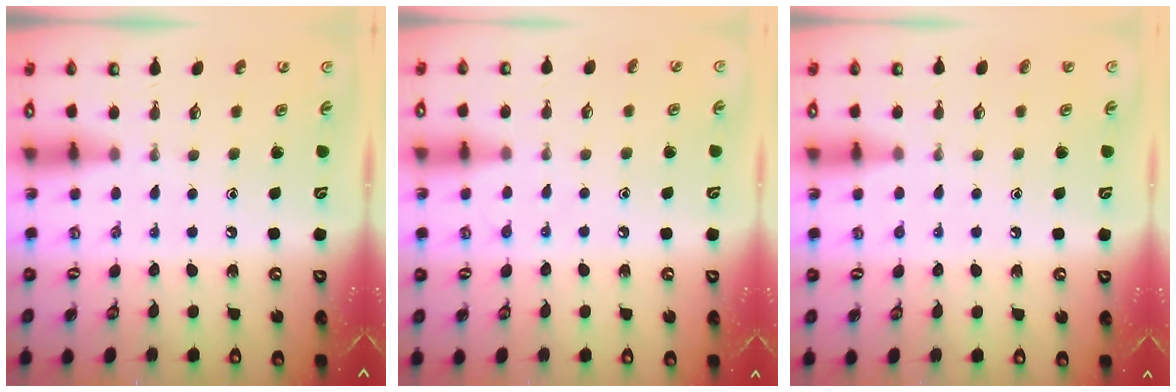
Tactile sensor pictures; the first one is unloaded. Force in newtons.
{"total": 4.8, "press": 4.7, "slide": 0.7}
{"total": 3.1, "press": 3.1, "slide": 0.3}